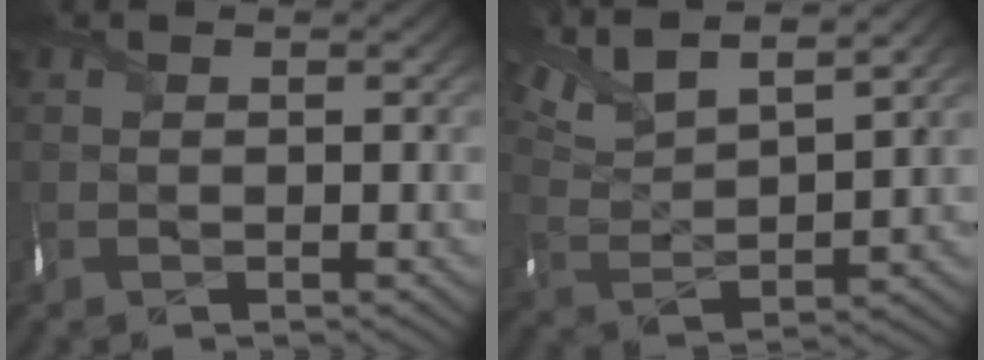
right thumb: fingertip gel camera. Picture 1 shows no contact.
{"total": 9.9, "force": [7.4, 2.5, 6.1], "torque": [-0.149, 0.021, 0.147]}